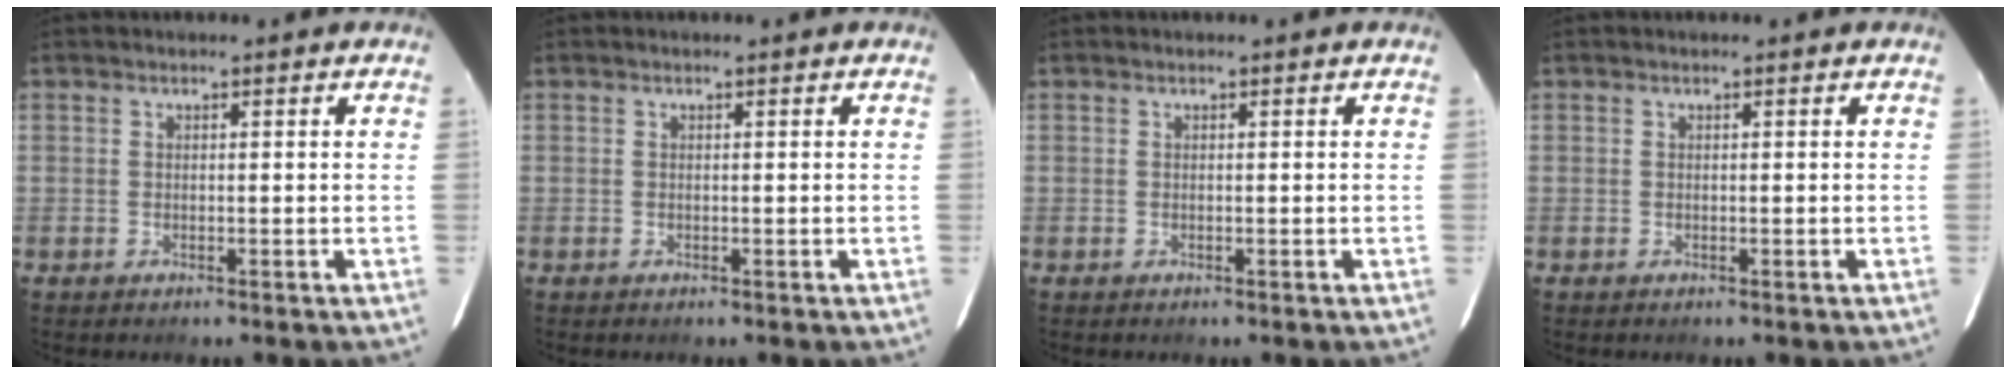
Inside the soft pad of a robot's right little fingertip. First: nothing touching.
{"total": 0.0}
{"total": 0.0}
{"total": 0.0}